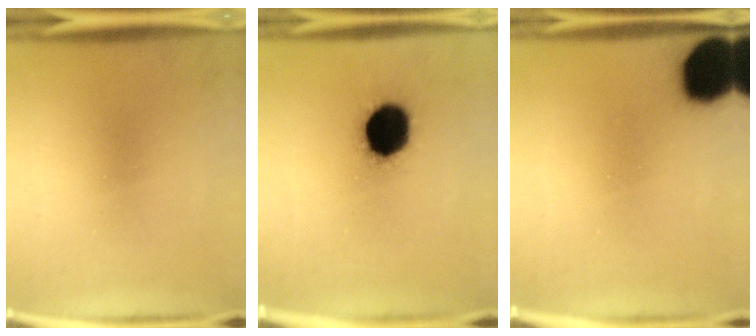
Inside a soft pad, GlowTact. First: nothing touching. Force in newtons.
{"total": 15.2}
{"total": 18.7}